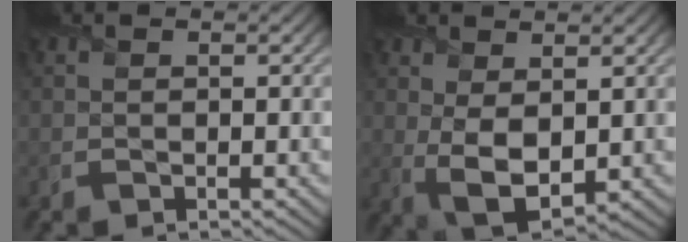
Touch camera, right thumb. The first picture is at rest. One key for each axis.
{"total": 5.8, "fx": 0.9, "fy": 3.1, "fz": 4.9, "tx": -0.113, "ty": -0.004, "tz": 0.021}